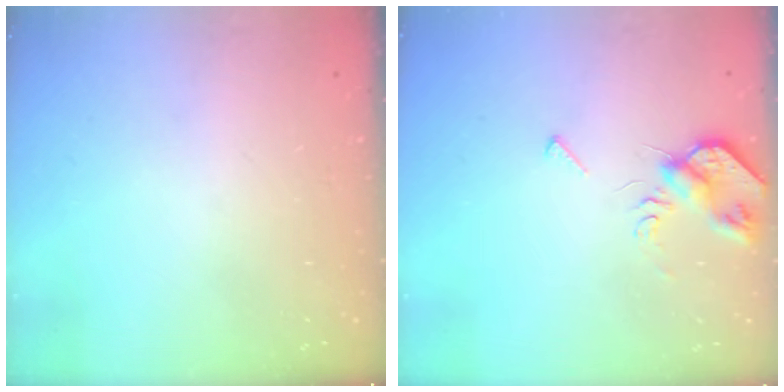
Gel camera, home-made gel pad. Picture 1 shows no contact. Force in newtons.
{"total": 6.7, "press": 6.6, "slide": 1.1}